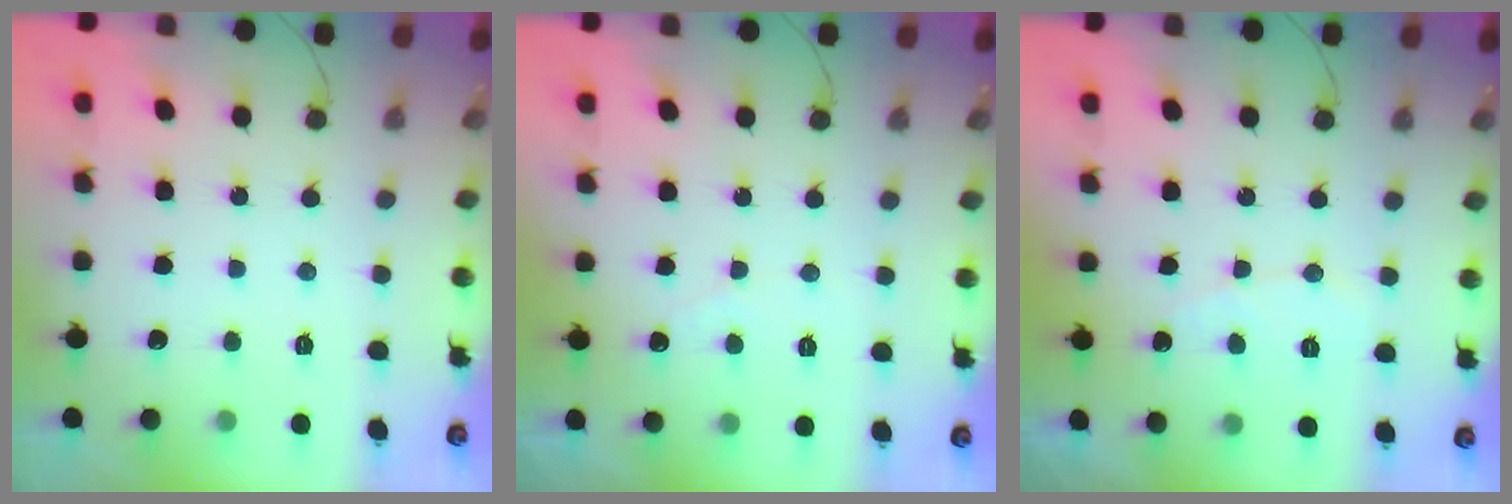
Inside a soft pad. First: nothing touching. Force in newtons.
{"total": 2.4, "press": 2.4, "slide": 0.2}
{"total": 5.2, "press": 5.2, "slide": 0.2}